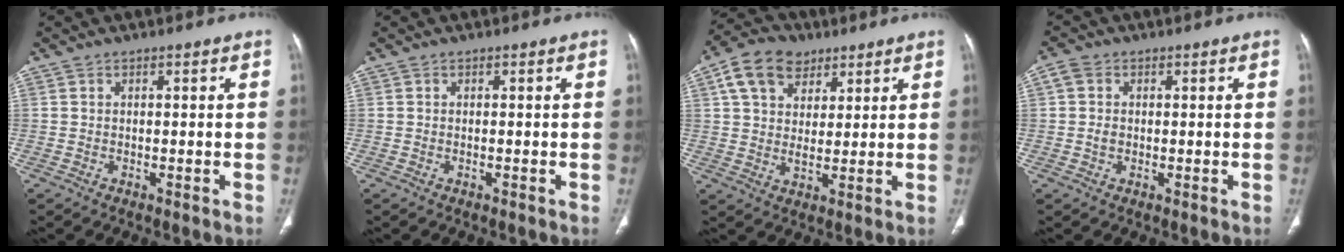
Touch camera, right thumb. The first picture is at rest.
{"total": 0.0}
{"total": 10.9, "force": [5.2, 7.4, 5.9], "torque": [-0.091, -0.005, 0.091]}
{"total": 3.0, "force": [0.2, 2.4, 1.7], "torque": [-0.037, 0.007, 0.001]}